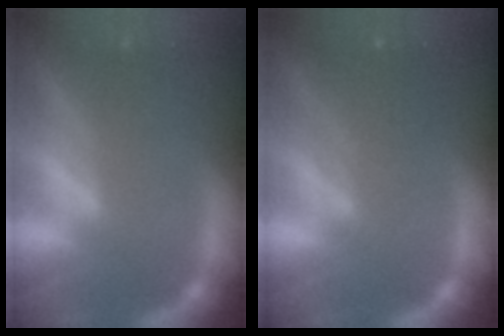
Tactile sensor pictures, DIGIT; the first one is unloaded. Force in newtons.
{"total": 3.6}